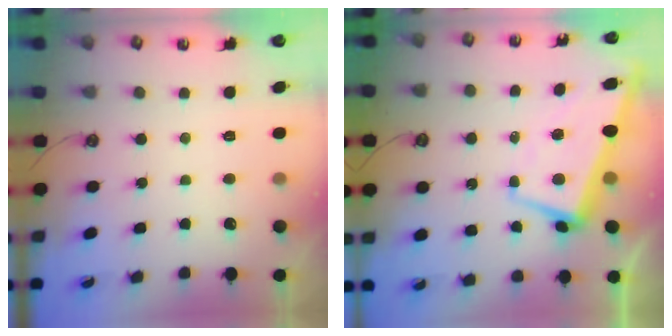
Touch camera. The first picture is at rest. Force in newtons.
{"total": 1.2, "press": 0.4, "slide": 1.1}